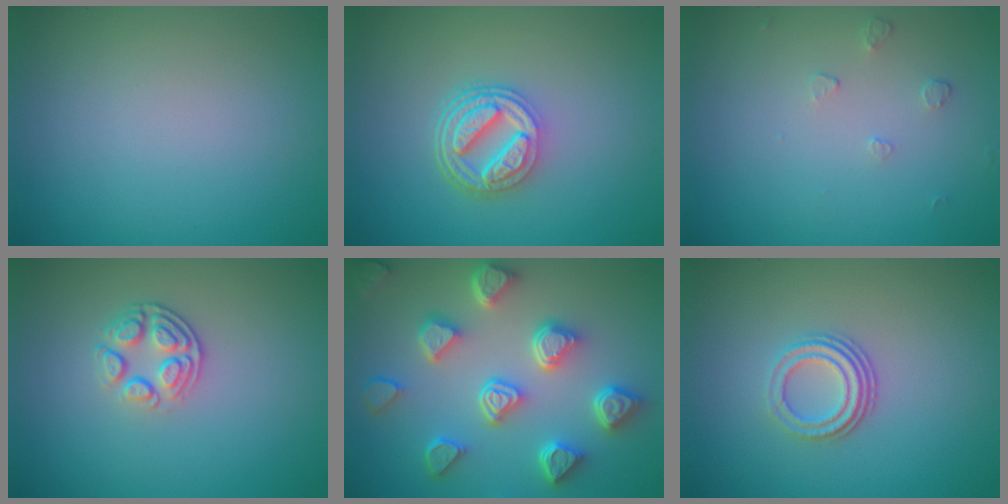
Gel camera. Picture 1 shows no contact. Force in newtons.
{"total": 4.8, "press": 3.7, "slide": 3.1}
{"total": 0.6, "press": 0.4, "slide": 0.5}
{"total": 3.0, "press": 2.3, "slide": 1.9}
{"total": 6.9, "press": 5.6, "slide": 4.0}
{"total": 3.0, "press": 2.1, "slide": 2.1}